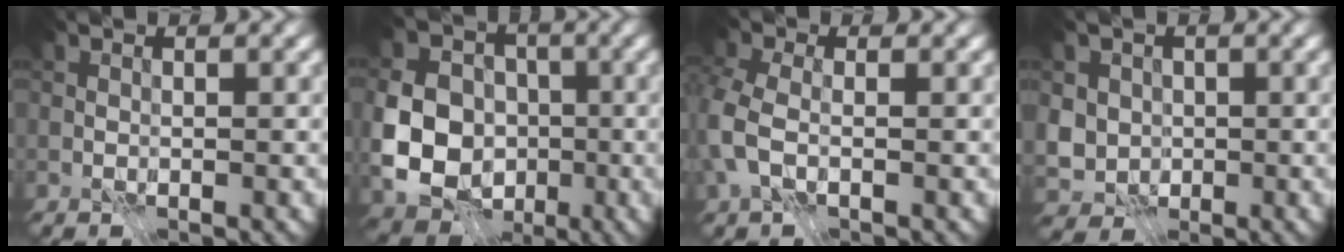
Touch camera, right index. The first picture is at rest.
{"total": 11.0, "force": [-2.1, 9.5, 5.1], "torque": [-0.109, -0.020, -0.057]}
{"total": 5.0, "force": [-1.4, 3.4, 3.4], "torque": [-0.102, -0.001, -0.036]}
{"total": 4.8, "force": [0.1, 4.4, 1.8], "torque": [-0.036, 0.012, -0.014]}